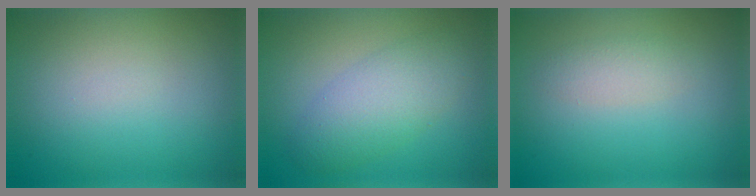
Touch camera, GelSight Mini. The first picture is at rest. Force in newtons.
{"total": 3.2, "press": 3.2, "slide": 0.2}
{"total": 1.6, "press": 1.6, "slide": 0.2}